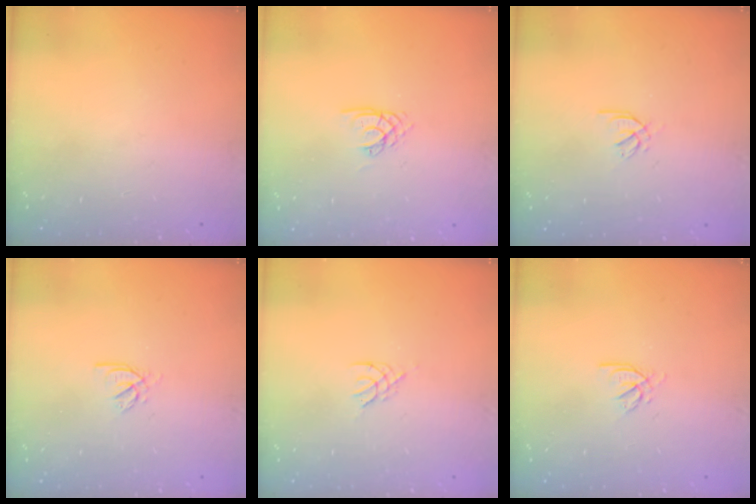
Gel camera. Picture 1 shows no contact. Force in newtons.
{"total": 2.2, "press": 2.2, "slide": 0.2}
{"total": 2.0, "press": 1.9, "slide": 0.6}
{"total": 2.0, "press": 2.0, "slide": 0.4}
{"total": 2.0, "press": 1.9, "slide": 0.4}
{"total": 2.2, "press": 2.2, "slide": 0.4}